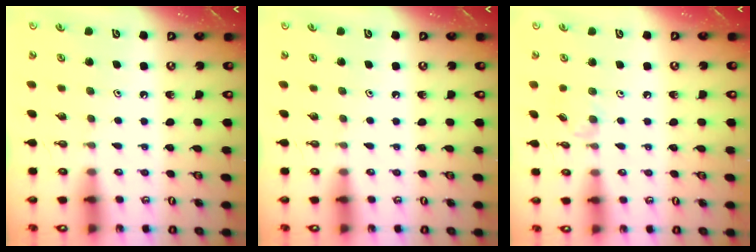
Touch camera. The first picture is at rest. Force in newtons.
{"total": 0.0}
{"total": 4.7, "press": 4.6, "slide": 0.6}